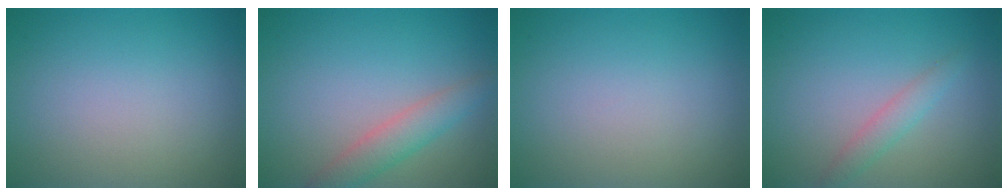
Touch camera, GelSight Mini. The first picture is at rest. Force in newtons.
{"total": 2.9, "press": 2.9, "slide": 0.2}
{"total": 0.0}
{"total": 1.8, "press": 1.8, "slide": 0.0}